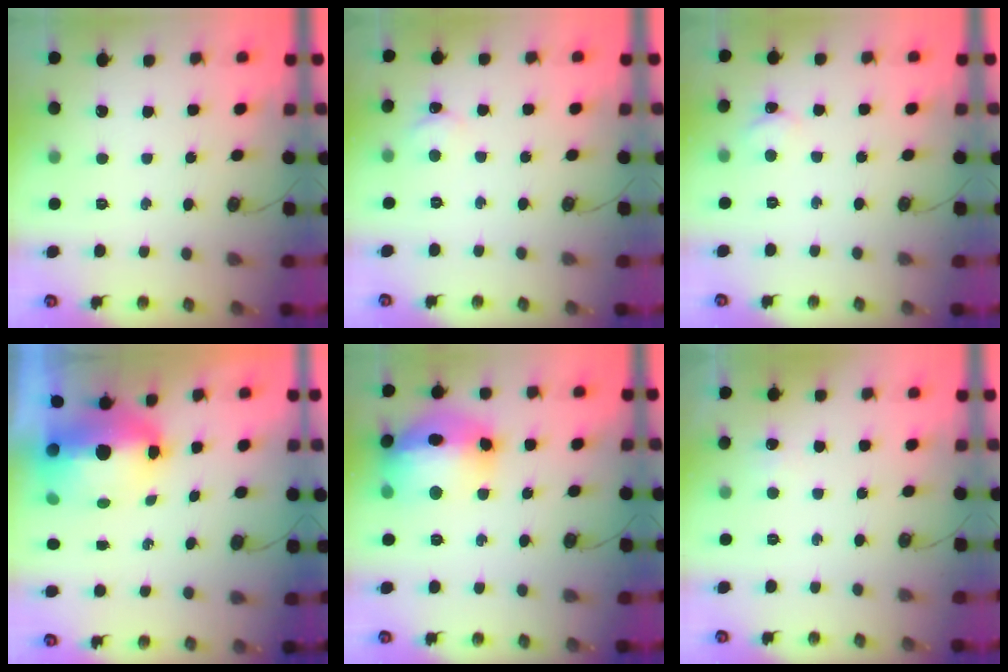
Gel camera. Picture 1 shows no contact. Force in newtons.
{"total": 2.4, "press": 2.4, "slide": 0.3}
{"total": 2.3, "press": 2.3, "slide": 0.4}
{"total": 15.1, "press": 12.0, "slide": 9.3}
{"total": 21.7, "press": 20.9, "slide": 5.6}
{"total": 3.6, "press": 3.6, "slide": 0.5}